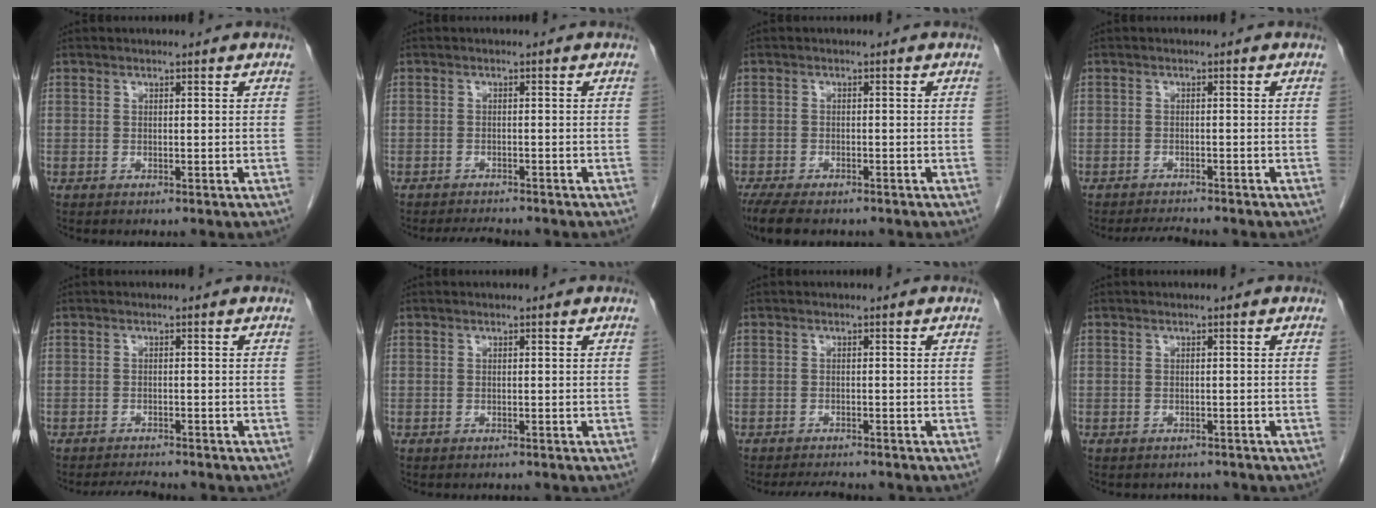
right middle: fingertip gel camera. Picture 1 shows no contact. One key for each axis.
{"total": 3.3, "fx": -3.2, "fy": 0.5, "fz": 0.8, "tx": -0.014, "ty": -0.010, "tz": -0.048}
{"total": 7.3, "fx": -5.8, "fy": 2.4, "fz": 3.8, "tx": -0.062, "ty": -0.014, "tz": -0.087}
{"total": 2.9, "fx": -2.8, "fy": -0.1, "fz": 0.4, "tx": -0.012, "ty": -0.014, "tz": -0.045}
{"total": 2.9, "fx": -2.9, "fy": 0.1, "fz": 0.4, "tx": -0.011, "ty": -0.013, "tz": -0.047}
{"total": 0.8, "fx": -0.8, "fy": 0.2, "fz": 0.0, "tx": -0.006, "ty": -0.002, "tz": -0.011}
{"total": 3.6, "fx": -3.4, "fy": 0.6, "fz": 1.0, "tx": -0.017, "ty": -0.009, "tz": -0.051}
{"total": 2.1, "fx": -1.9, "fy": 0.9, "fz": -0.2, "tx": -0.001, "ty": 0.000, "tz": -0.026}